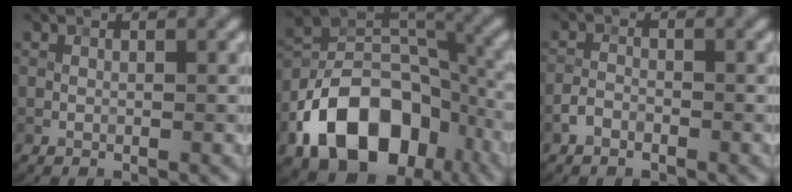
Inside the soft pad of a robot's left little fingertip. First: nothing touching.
{"total": 12.5, "force": [-6.6, 7.9, 7.1], "torque": [-0.121, 0.001, -0.123]}
{"total": 1.5, "force": [-1.3, 0.6, 0.4], "torque": [-0.003, 0.006, -0.028]}